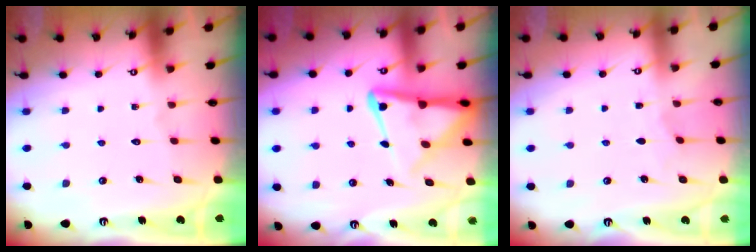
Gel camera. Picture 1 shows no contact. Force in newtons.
{"total": 11.1, "press": 11.1, "slide": 1.1}
{"total": 2.2, "press": 2.1, "slide": 0.3}